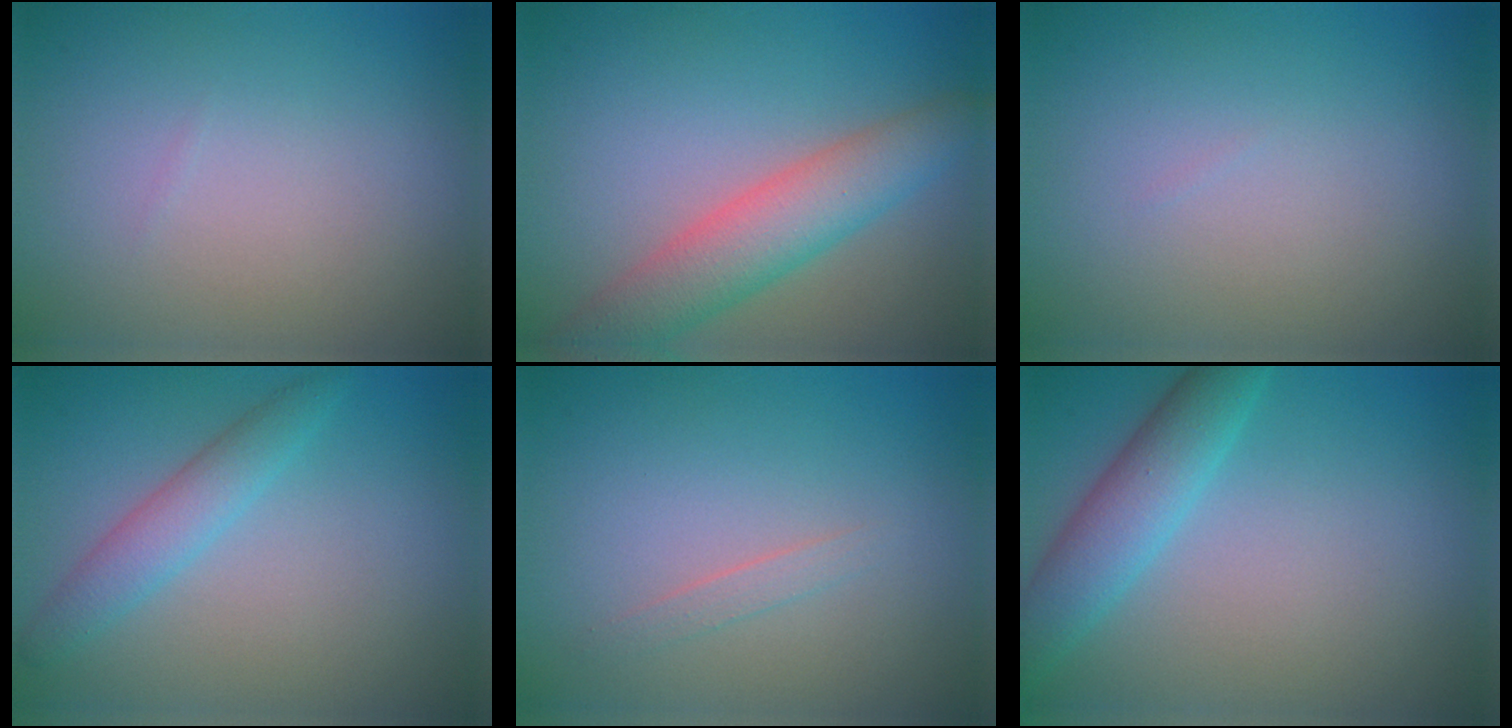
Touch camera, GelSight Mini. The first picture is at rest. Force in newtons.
{"total": 5.4, "press": 5.4, "slide": 0.3}
{"total": 0.0}
{"total": 2.7, "press": 2.7, "slide": 0.1}
{"total": 0.9, "press": 0.9, "slide": 0.0}
{"total": 4.3, "press": 4.3, "slide": 0.3}